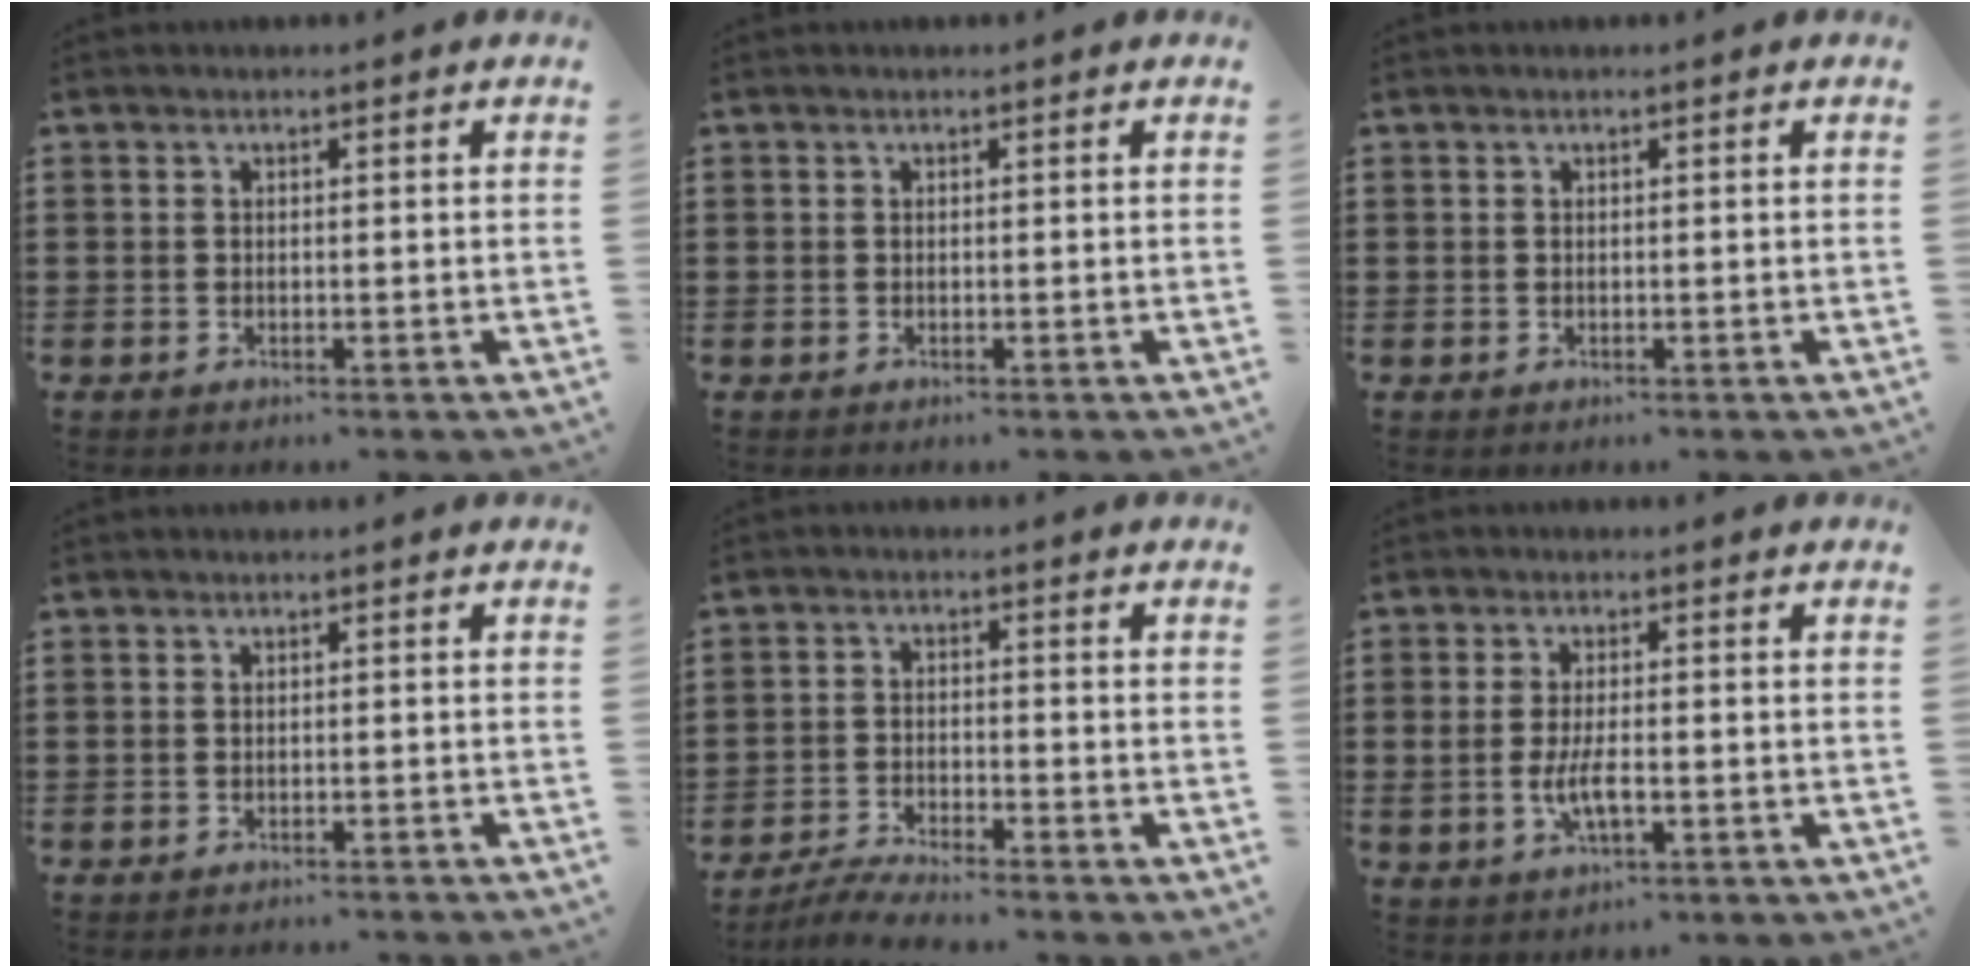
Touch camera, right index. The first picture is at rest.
{"total": 0.0}
{"total": 0.0}
{"total": 0.7, "force": [-0.7, -0.1, 0.0], "torque": [-0.002, -0.001, -0.016]}
{"total": 3.8, "force": [-3.7, -0.2, 0.8], "torque": [-0.023, 0.000, -0.077]}
{"total": 4.5, "force": [-0.9, 1.8, 4.1], "torque": [-0.093, -0.003, -0.022]}